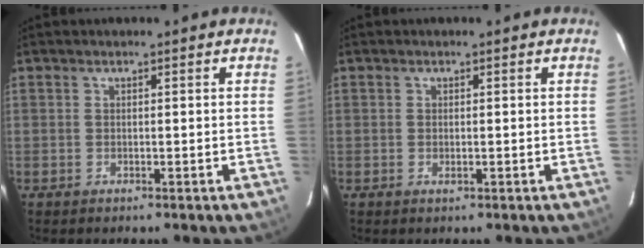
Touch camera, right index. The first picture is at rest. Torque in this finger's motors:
{"motor_torque": [0.27, 0.13, 0.16, 0.02]}